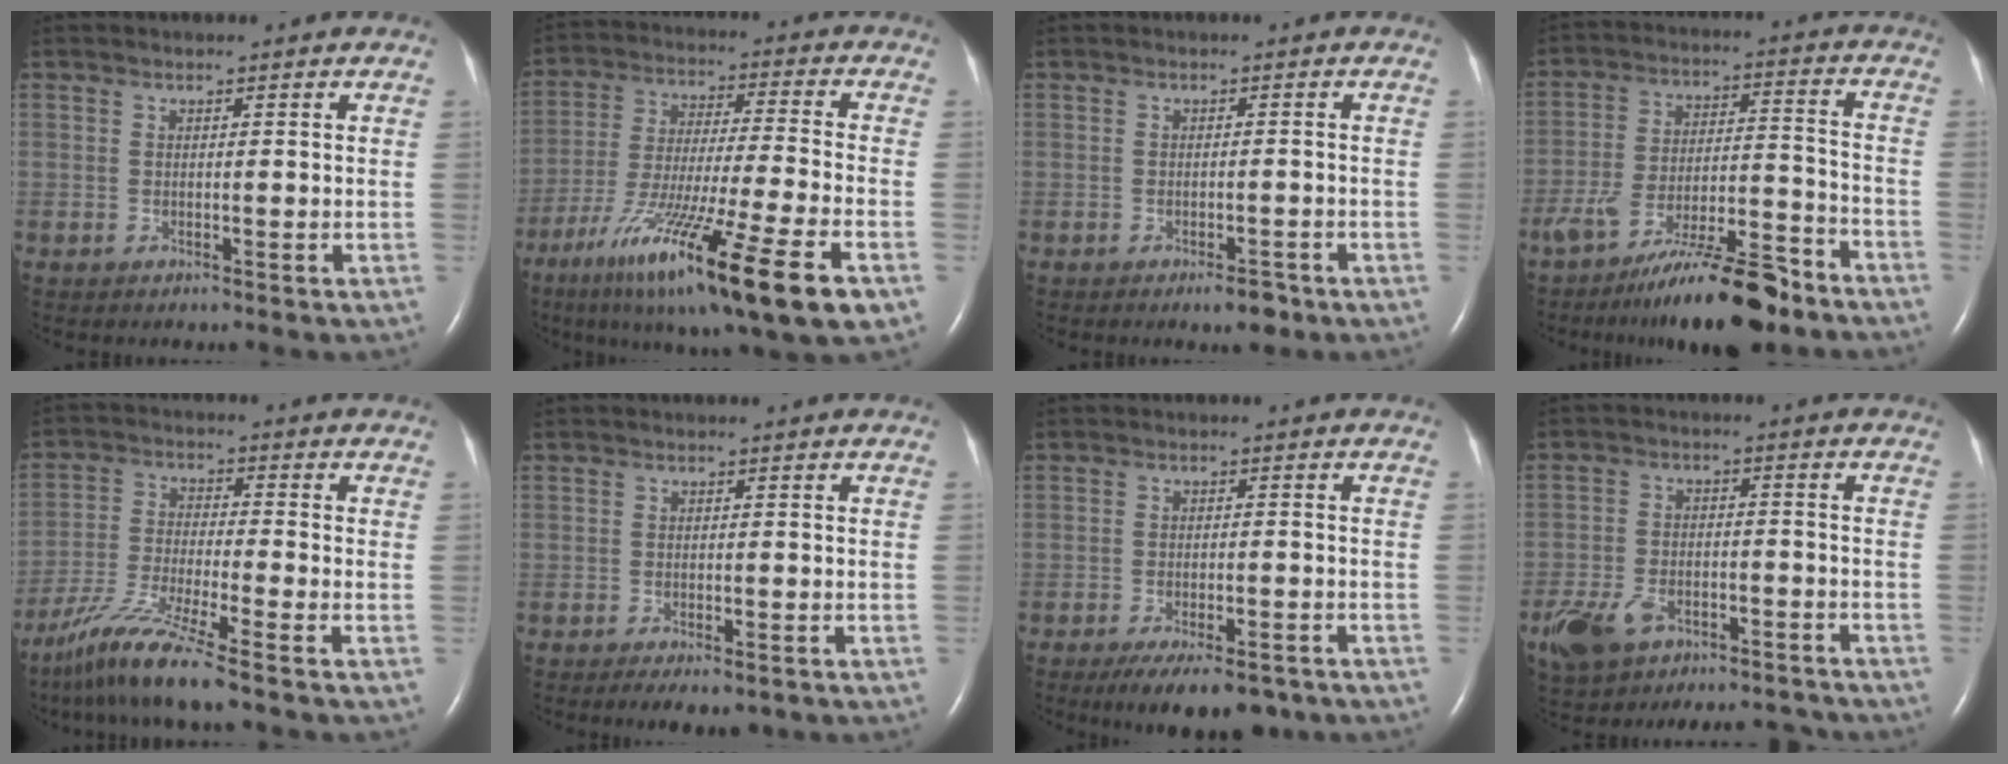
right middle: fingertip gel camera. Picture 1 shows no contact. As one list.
[{"total": 21.3, "force": [-11.5, 0.7, 17.9], "torque": [-0.279, -0.059, -0.198]}, {"total": 2.4, "force": [-1.7, 0.8, 1.5], "torque": [-0.019, 0.000, -0.020]}, {"total": 14.9, "force": [-11.6, 2.6, 9.1], "torque": [-0.145, 0.007, -0.191]}, {"total": 9.3, "force": [-7.1, -1.0, 5.9], "torque": [-0.121, -0.037, -0.136]}, {"total": 4.7, "force": [-3.4, 1.6, 2.8], "torque": [-0.040, -0.008, -0.047]}, {"total": 10.4, "force": [-8.0, 3.4, 5.7], "torque": [-0.076, -0.008, -0.115]}, {"total": 11.3, "force": [-8.4, 5.4, 5.3], "torque": [-0.101, 0.009, -0.135]}]